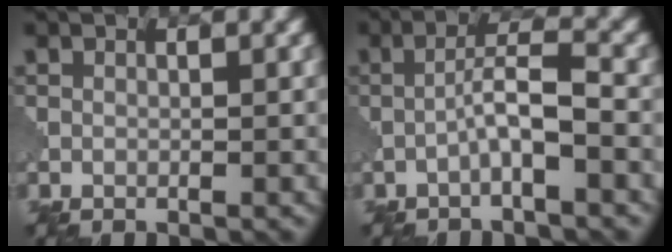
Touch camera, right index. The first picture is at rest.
{"total": 3.4, "force": [-1.3, 0.3, 3.1], "torque": [-0.056, 0.015, -0.031]}